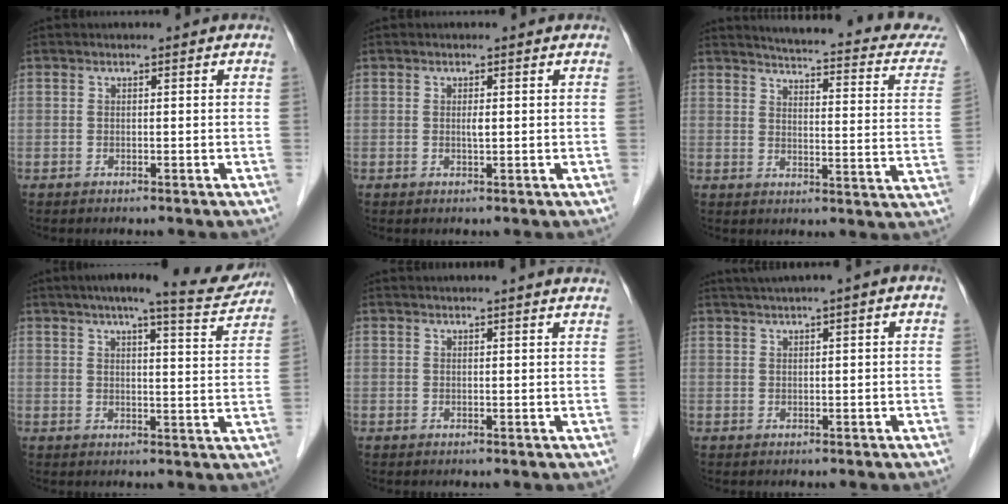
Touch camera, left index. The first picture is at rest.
{"total": 0.9, "force": [-0.1, 0.1, 0.9], "torque": [-0.020, -0.006, -0.003]}
{"total": 19.3, "force": [17.7, 2.4, 7.4], "torque": [-0.086, -0.067, 0.187]}
{"total": 12.0, "force": [10.5, 0.8, 5.8], "torque": [-0.074, -0.010, 0.120]}
{"total": 6.8, "force": [6.2, -0.5, 2.6], "torque": [-0.030, 0.017, 0.056]}
{"total": 3.8, "force": [2.4, -0.6, 2.9], "torque": [-0.053, 0.016, 0.044]}